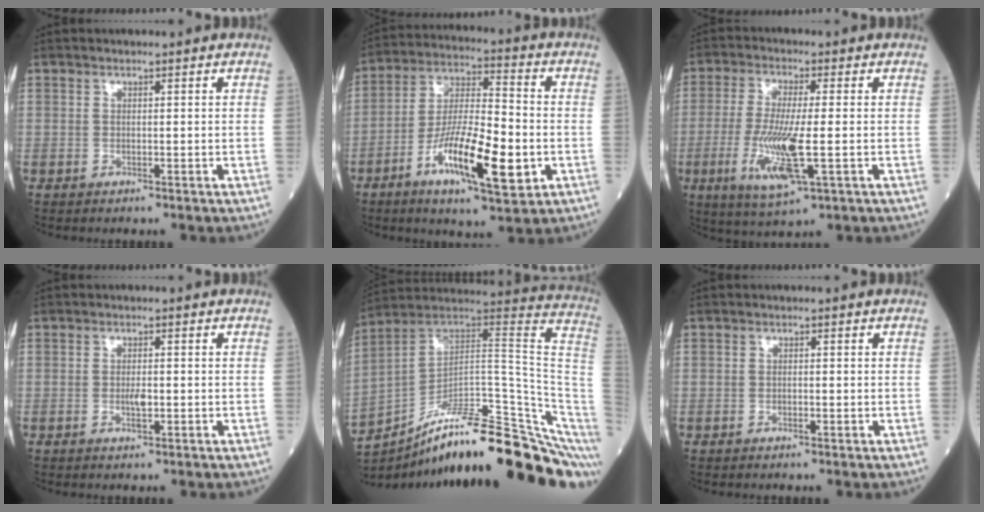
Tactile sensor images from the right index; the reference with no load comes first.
{"total": 15.2, "force": [-5.1, 3.1, 14.0], "torque": [-0.260, -0.012, -0.089]}
{"total": 10.6, "force": [-2.4, 1.3, 10.3], "torque": [-0.214, -0.026, -0.044]}
{"total": 1.9, "force": [-0.4, 0.5, 1.8], "torque": [-0.037, -0.002, -0.006]}
{"total": 26.0, "force": [-18.5, 3.8, 17.9], "torque": [-0.142, 0.055, -0.275]}
{"total": 0.9, "force": [-0.3, 0.3, 0.8], "torque": [-0.015, -0.001, -0.004]}